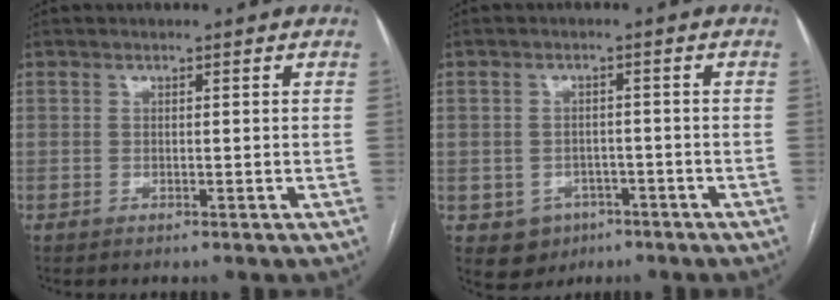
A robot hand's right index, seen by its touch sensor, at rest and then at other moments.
{"total": 5.3, "force": [-2.4, 4.7, 0.9], "torque": [-0.009, 0.009, -0.026]}